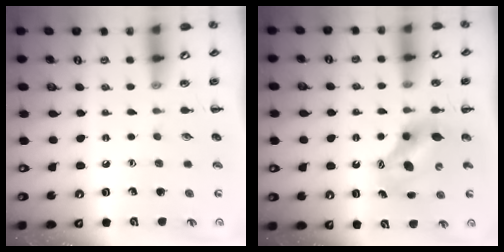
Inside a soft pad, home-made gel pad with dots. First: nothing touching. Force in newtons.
{"total": 7.0, "press": 6.9, "slide": 1.2}